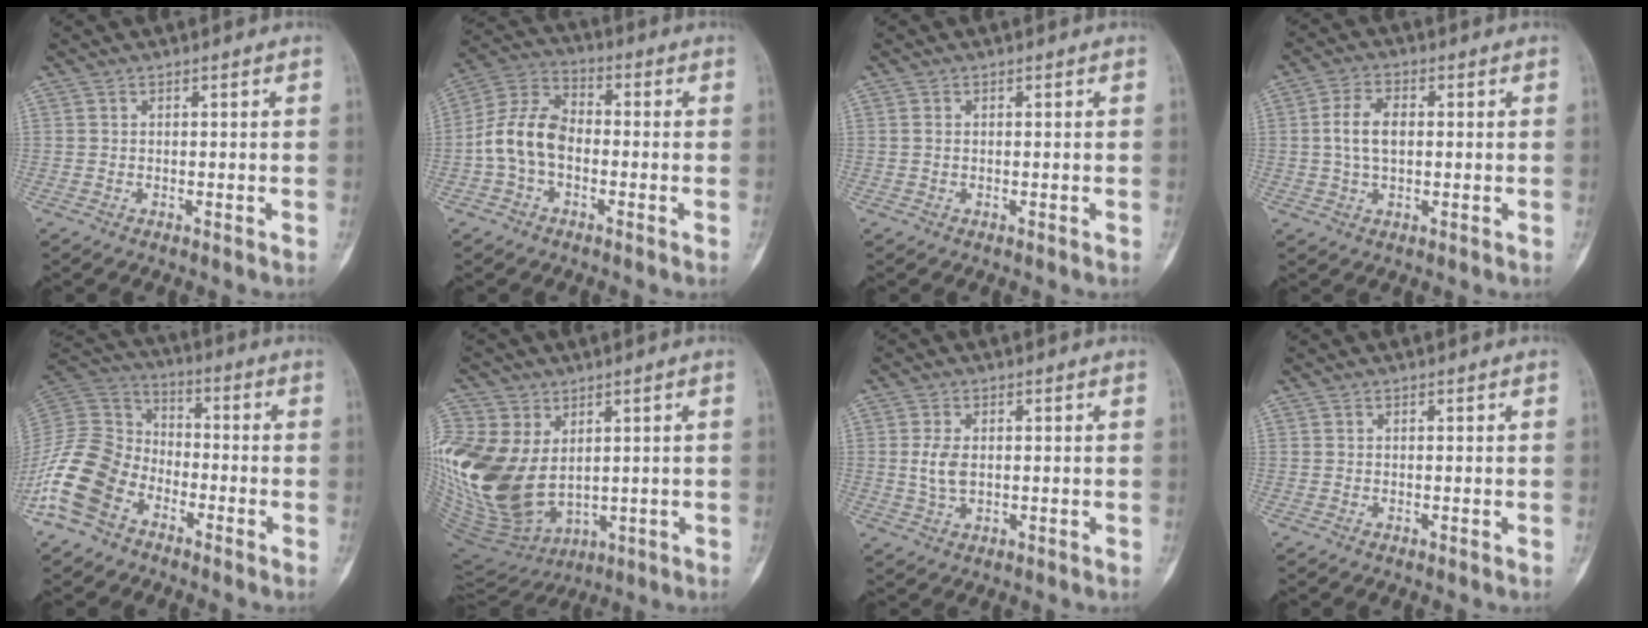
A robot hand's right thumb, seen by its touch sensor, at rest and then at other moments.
{"total": 10.8, "force": [-2.0, 7.3, 7.8], "torque": [-0.144, 0.036, -0.050]}
{"total": 0.6, "force": [0.0, 0.4, 0.4], "torque": [-0.009, 0.000, 0.000]}
{"total": 6.3, "force": [0.5, 3.6, 5.1], "torque": [-0.099, 0.010, 0.005]}
{"total": 14.9, "force": [-7.7, 10.3, 7.5], "torque": [-0.142, 0.057, -0.163]}
{"total": 22.9, "force": [2.6, 16.2, 15.9], "torque": [-0.365, -0.018, 0.078]}
{"total": 4.2, "force": [0.2, 2.5, 3.4], "torque": [-0.071, -0.001, 0.005]}
{"total": 0.0}